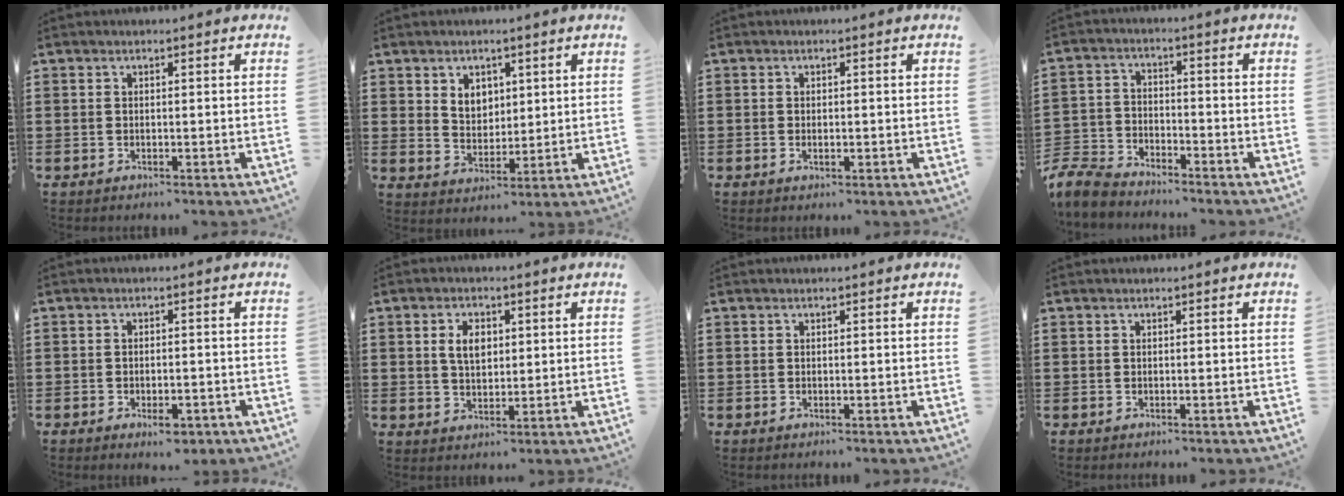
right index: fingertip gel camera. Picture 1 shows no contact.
{"total": 4.1, "force": [2.1, 3.2, 1.4], "torque": [-0.032, 0.008, 0.037]}
{"total": 0.9, "force": [-0.2, 0.2, 0.8], "torque": [-0.018, -0.006, -0.002]}
{"total": 5.6, "force": [-5.4, 1.2, 1.0], "torque": [-0.043, 0.000, -0.114]}
{"total": 2.9, "force": [-1.9, 1.1, 2.0], "torque": [-0.033, 0.003, -0.035]}
{"total": 4.2, "force": [1.0, 2.6, 3.2], "torque": [-0.061, 0.010, 0.013]}
{"total": 0.0}
{"total": 0.0}